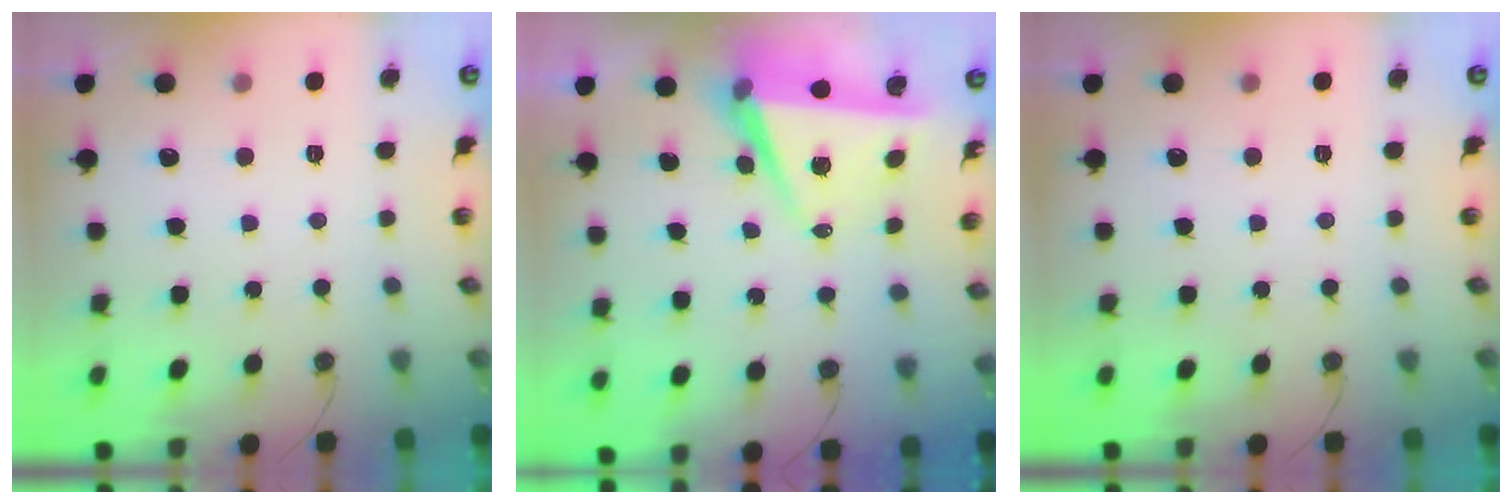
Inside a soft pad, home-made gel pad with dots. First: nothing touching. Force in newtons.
{"total": 7.5, "press": 6.1, "slide": 4.4}
{"total": 0.0}